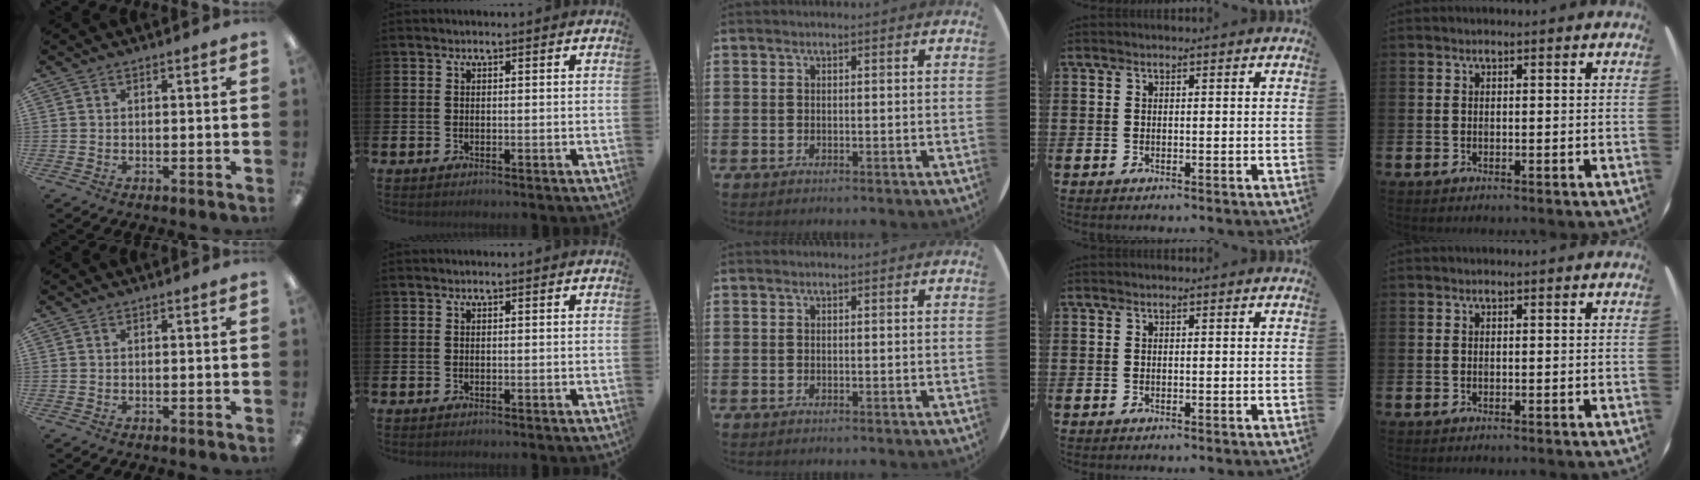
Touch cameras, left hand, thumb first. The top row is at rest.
{}